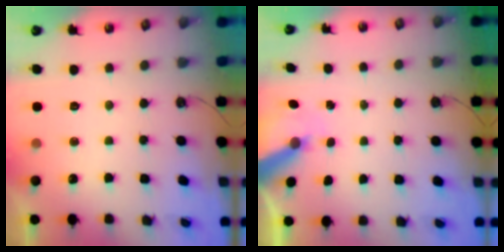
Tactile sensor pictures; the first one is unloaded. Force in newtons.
{"total": 6.8, "press": 6.7, "slide": 0.8}